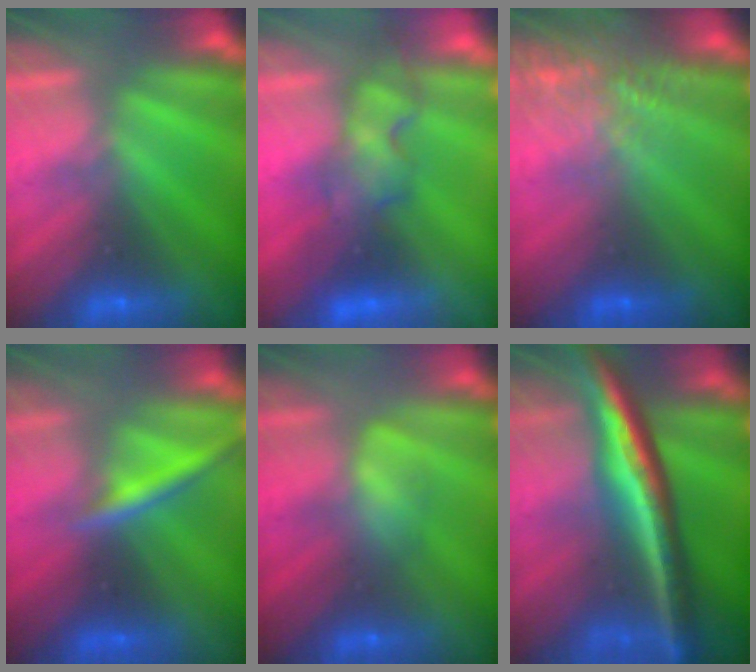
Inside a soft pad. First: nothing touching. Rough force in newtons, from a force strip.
{"total": 3.7}
{"total": 7.2}
{"total": 2.4}
{"total": 2.9}
{"total": 5.8}